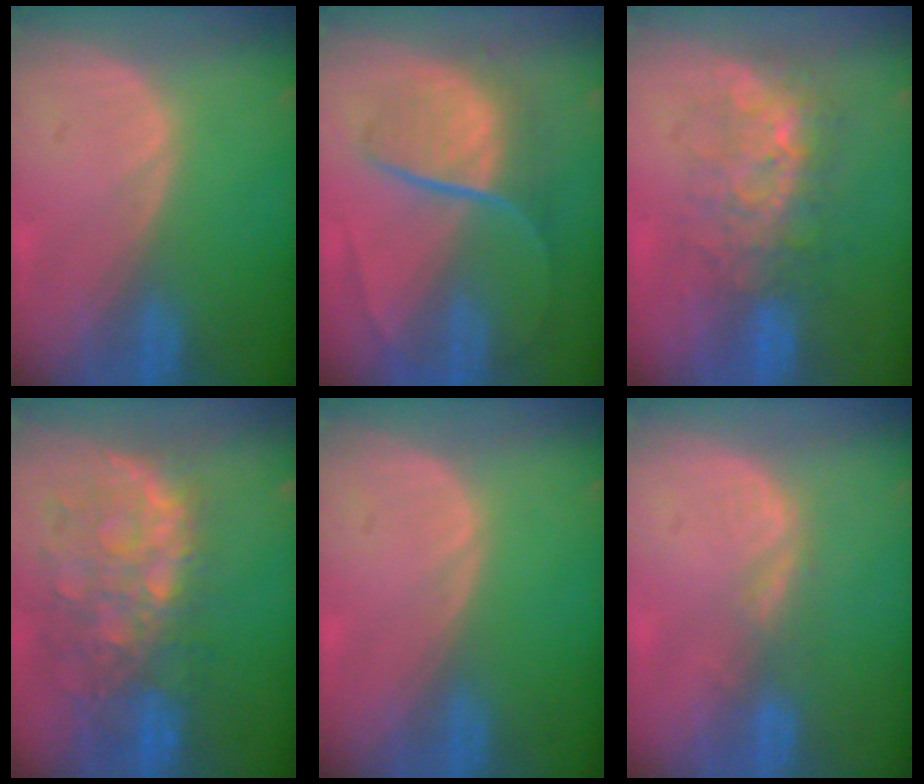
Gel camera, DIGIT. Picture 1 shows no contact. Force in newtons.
{"total": 9.2, "press": 7.6, "slide": 5.2}
{"total": 7.9, "press": 7.5, "slide": 2.7}
{"total": 11.2, "press": 9.8, "slide": 5.5}
{"total": 0.0}
{"total": 2.7, "press": 2.1, "slide": 1.7}